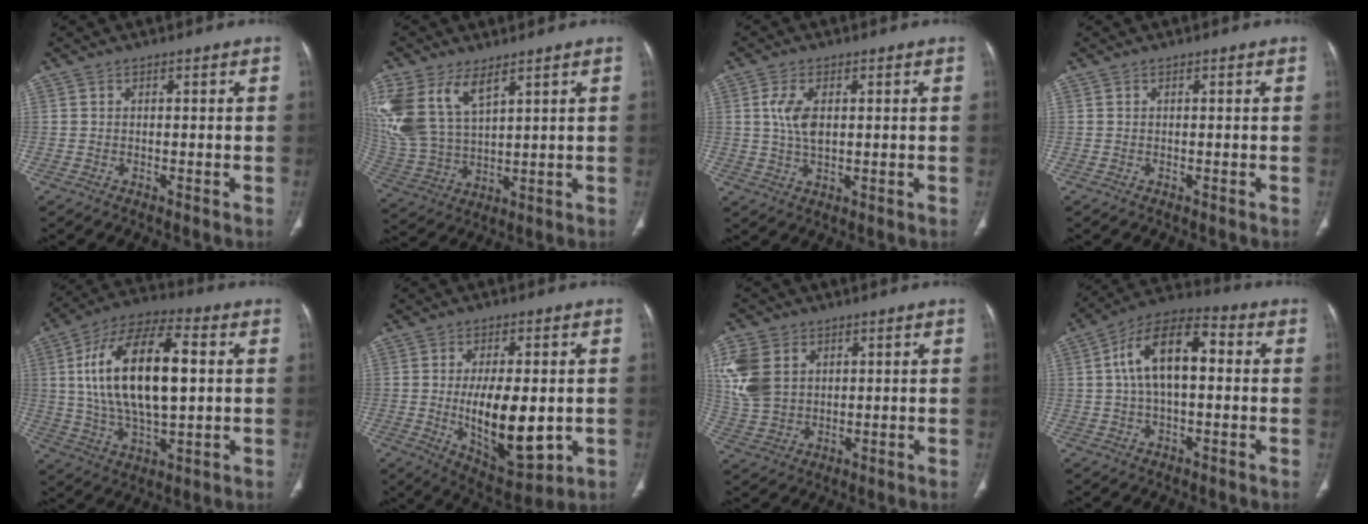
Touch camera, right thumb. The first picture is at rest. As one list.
[{"total": 14.9, "force": [7.6, 7.6, 10.3], "torque": [-0.222, -0.018, 0.165]}, {"total": 5.6, "force": [1.2, 2.9, 4.6], "torque": [-0.096, -0.003, 0.021]}, {"total": 0.0}, {"total": 21.6, "force": [3.1, 9.6, 19.1], "torque": [-0.346, 0.010, 0.050]}, {"total": 15.9, "force": [-1.6, 7.1, 14.1], "torque": [-0.205, -0.019, -0.009]}, {"total": 10.2, "force": [3.1, 7.6, 6.0], "torque": [-0.120, -0.005, 0.069]}, {"total": 14.1, "force": [1.9, 7.3, 12.0], "torque": [-0.205, 0.034, 0.021]}]